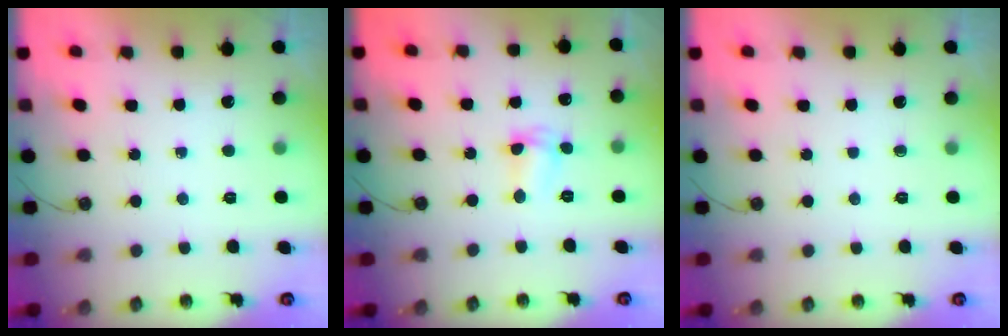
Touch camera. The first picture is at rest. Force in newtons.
{"total": 3.1, "press": 3.1, "slide": 0.5}
{"total": 0.0}